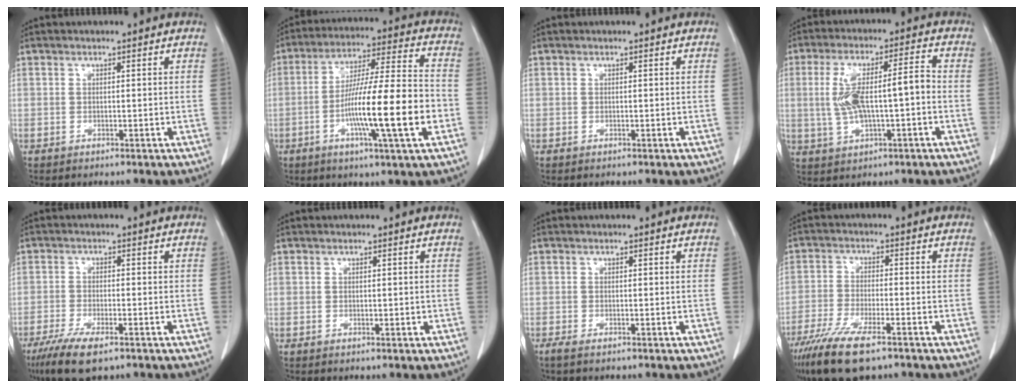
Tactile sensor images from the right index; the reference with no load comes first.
{"total": 16.9, "force": [-4.5, 0.3, 16.3], "torque": [-0.279, -0.004, -0.076]}
{"total": 0.0}
{"total": 10.1, "force": [-0.5, 2.6, 9.8], "torque": [-0.193, 0.028, 0.001]}
{"total": 7.7, "force": [-5.0, 1.7, 5.6], "torque": [-0.101, -0.019, -0.082]}
{"total": 0.5, "force": [0.1, 0.3, 0.4], "torque": [-0.005, 0.000, 0.006]}
{"total": 1.1, "force": [-0.7, 0.1, 0.8], "torque": [-0.019, -0.004, -0.016]}
{"total": 10.6, "force": [-7.2, 2.2, 7.3], "torque": [-0.134, -0.025, -0.122]}